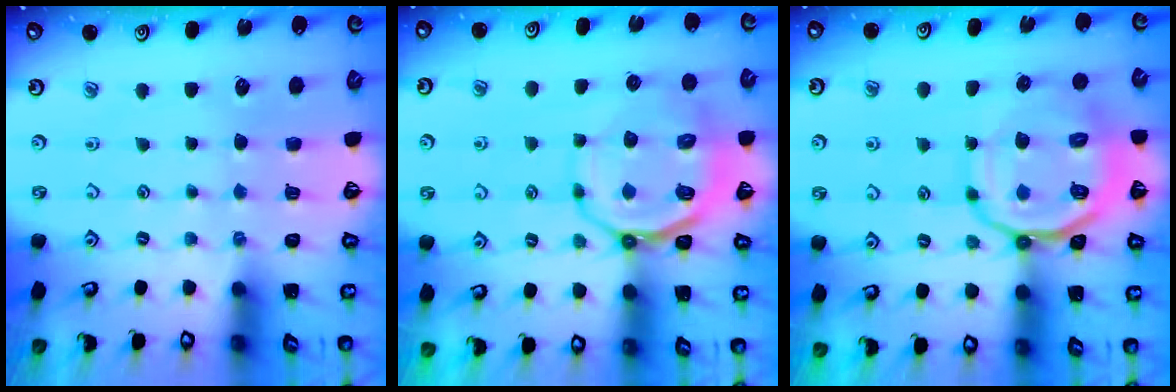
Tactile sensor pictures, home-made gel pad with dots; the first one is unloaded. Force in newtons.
{"total": 11.7, "press": 11.4, "slide": 2.9}
{"total": 16.7, "press": 16.5, "slide": 2.6}